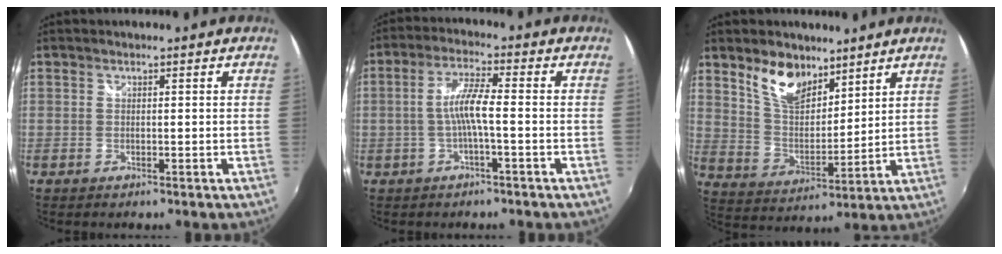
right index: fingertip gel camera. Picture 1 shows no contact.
{"total": 5.7, "force": [-1.3, 0.3, 5.6], "torque": [-0.117, 0.008, -0.023]}
{"total": 10.8, "force": [7.4, 5.4, 5.7], "torque": [-0.103, 0.004, 0.143]}